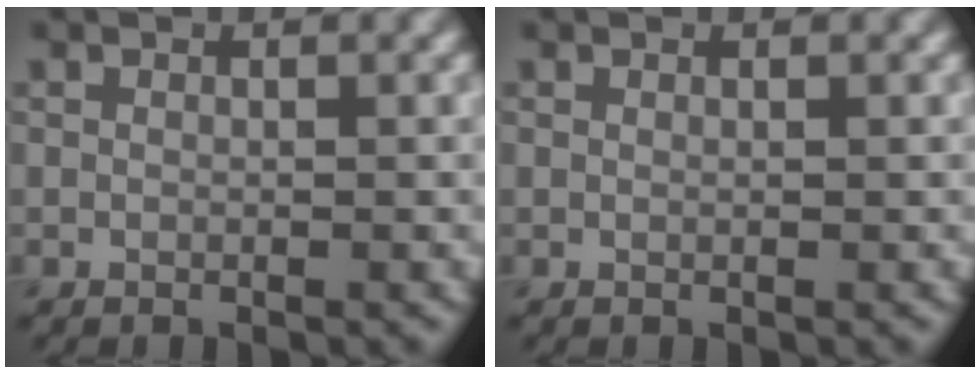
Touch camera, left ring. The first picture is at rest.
{"total": 0.0}